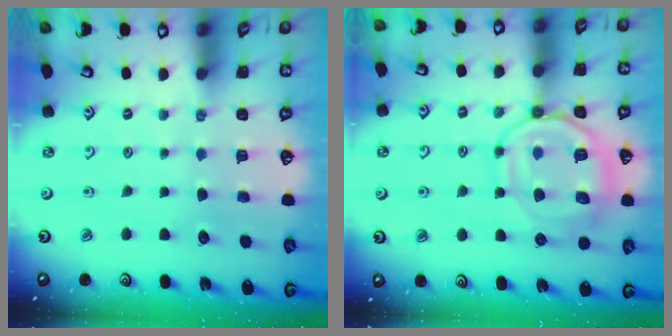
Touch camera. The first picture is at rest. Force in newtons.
{"total": 13.1, "press": 13.0, "slide": 1.2}